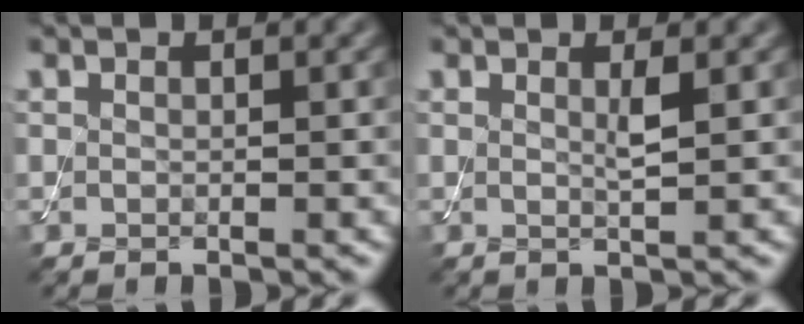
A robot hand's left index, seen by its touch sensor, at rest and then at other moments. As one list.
[{"total": 1.2, "force": [0.4, 0.1, 1.2], "torque": [-0.022, -0.003, 0.004]}]